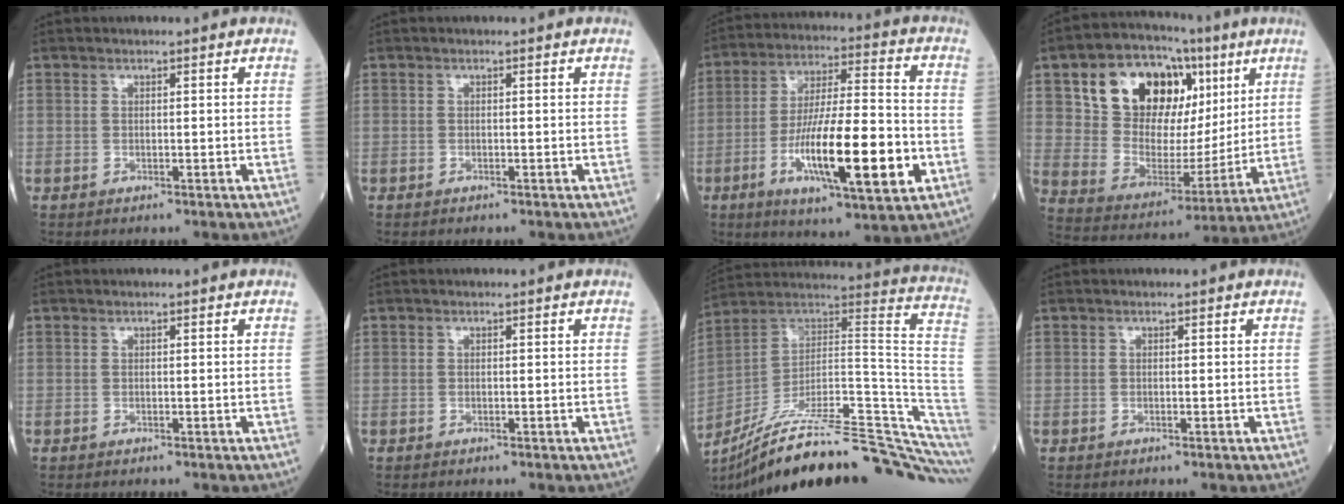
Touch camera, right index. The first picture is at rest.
{"total": 0.5, "force": [-0.3, 0.4, 0.3], "torque": [-0.014, 0.000, -0.005]}
{"total": 18.9, "force": [-5.6, 3.5, 17.8], "torque": [-0.322, -0.010, -0.088]}
{"total": 19.7, "force": [7.9, 12.4, 13.0], "torque": [-0.226, 0.046, 0.143]}
{"total": 0.0}
{"total": 0.6, "force": [-0.3, 0.4, 0.3], "torque": [-0.018, 0.003, -0.004]}
{"total": 30.1, "force": [-23.0, 2.2, 19.3], "torque": [-0.196, 0.028, -0.345]}
{"total": 0.5, "force": [-0.2, 0.4, 0.3], "torque": [-0.015, 0.001, -0.004]}